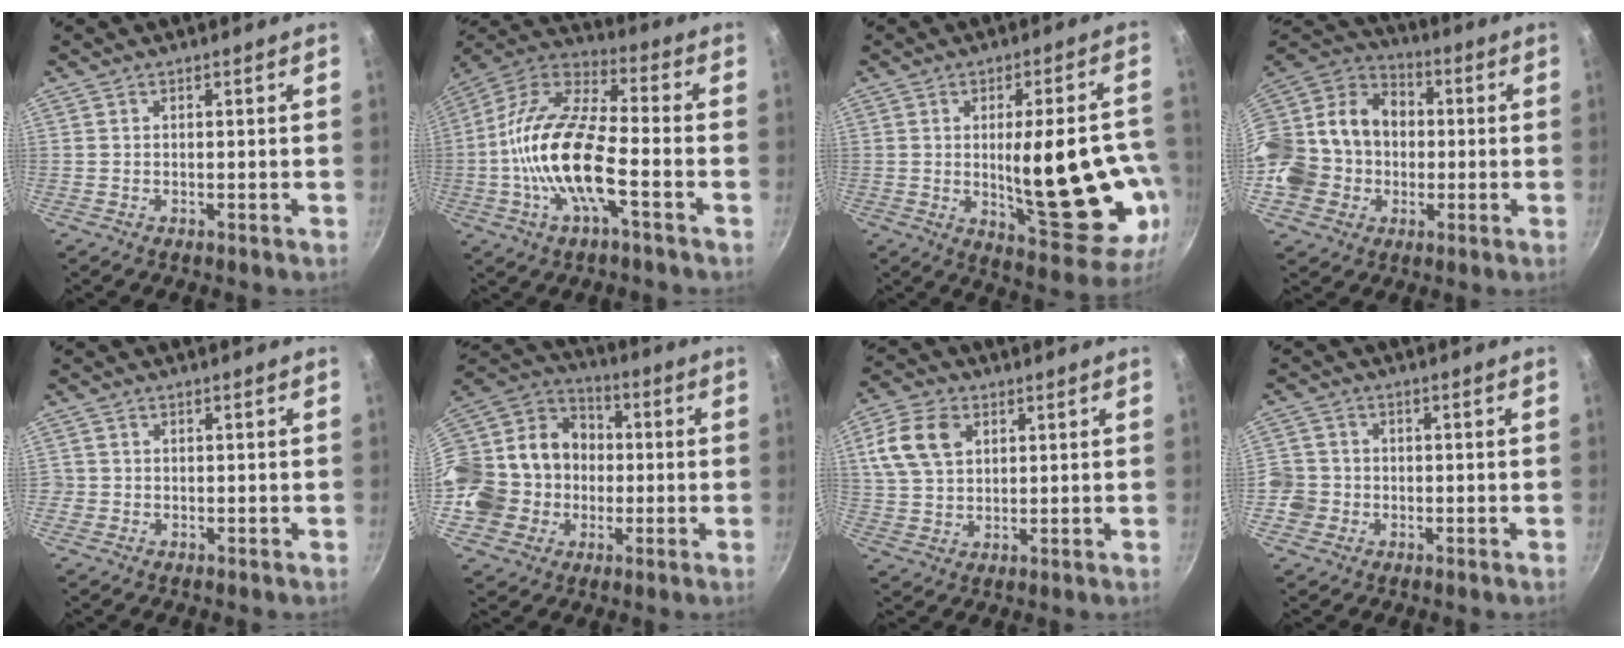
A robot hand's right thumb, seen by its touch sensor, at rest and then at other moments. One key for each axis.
{"total": 18.2, "fx": -4.4, "fy": 6.9, "fz": 16.3, "tx": -0.310, "ty": 0.041, "tz": -0.105}
{"total": 22.0, "fx": -2.4, "fy": 7.5, "fz": 20.6, "tx": -0.251, "ty": -0.010, "tz": -0.015}
{"total": 23.6, "fx": -2.6, "fy": 20.4, "fz": 11.7, "tx": -0.238, "ty": 0.057, "tz": -0.047}
{"total": 1.3, "fx": -0.5, "fy": 1.2, "fz": 0.2, "tx": 0.000, "ty": 0.003, "tz": -0.009}
{"total": 24.0, "fx": -3.0, "fy": 21.2, "fz": 10.9, "tx": -0.214, "ty": 0.053, "tz": -0.044}
{"total": 10.3, "fx": 3.5, "fy": 7.1, "fz": 6.6, "tx": -0.117, "ty": 0.001, "tz": 0.063}
{"total": 6.0, "fx": -1.8, "fy": 5.4, "fz": 1.7, "tx": -0.013, "ty": 0.021, "tz": -0.040}